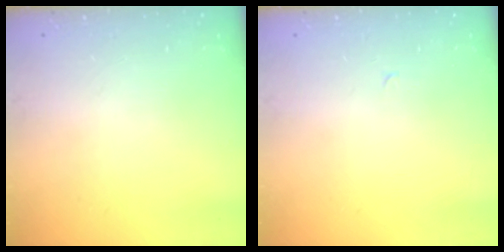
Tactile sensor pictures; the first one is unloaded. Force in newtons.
{"total": 0.0}